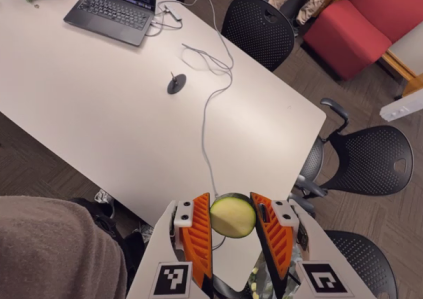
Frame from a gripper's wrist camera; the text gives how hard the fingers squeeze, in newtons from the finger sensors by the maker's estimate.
{"total": 9.5, "left": 9.6, "right": 9.4}